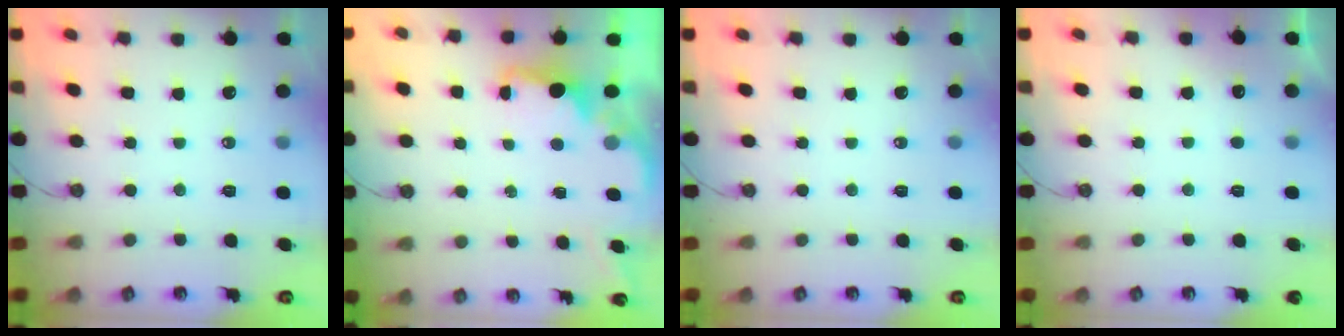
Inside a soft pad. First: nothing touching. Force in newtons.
{"total": 1.8, "press": 1.6, "slide": 0.8}
{"total": 0.0}
{"total": 2.6, "press": 2.4, "slide": 1.0}